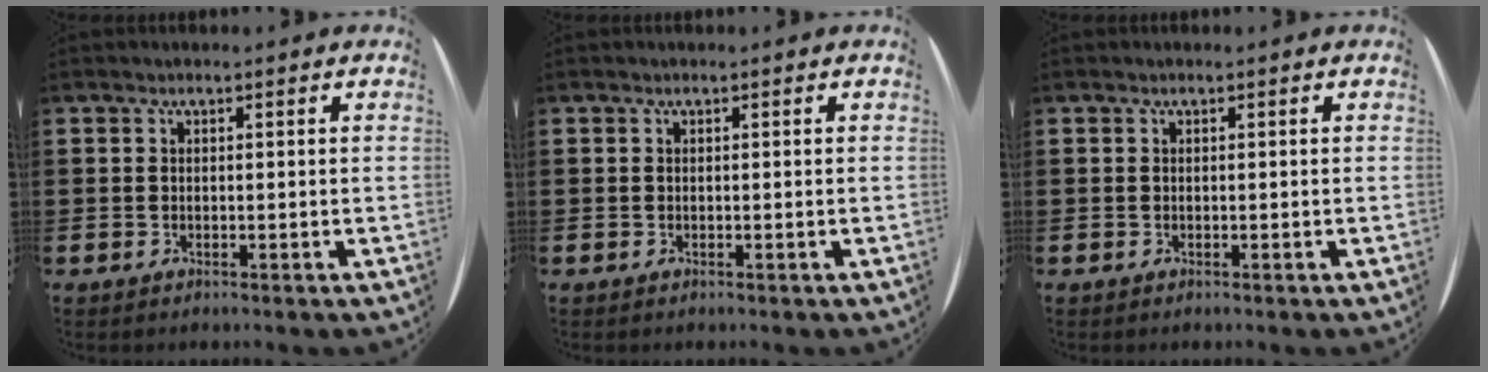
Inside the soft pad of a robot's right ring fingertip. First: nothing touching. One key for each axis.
{"total": 0.0}
{"total": 0.0}